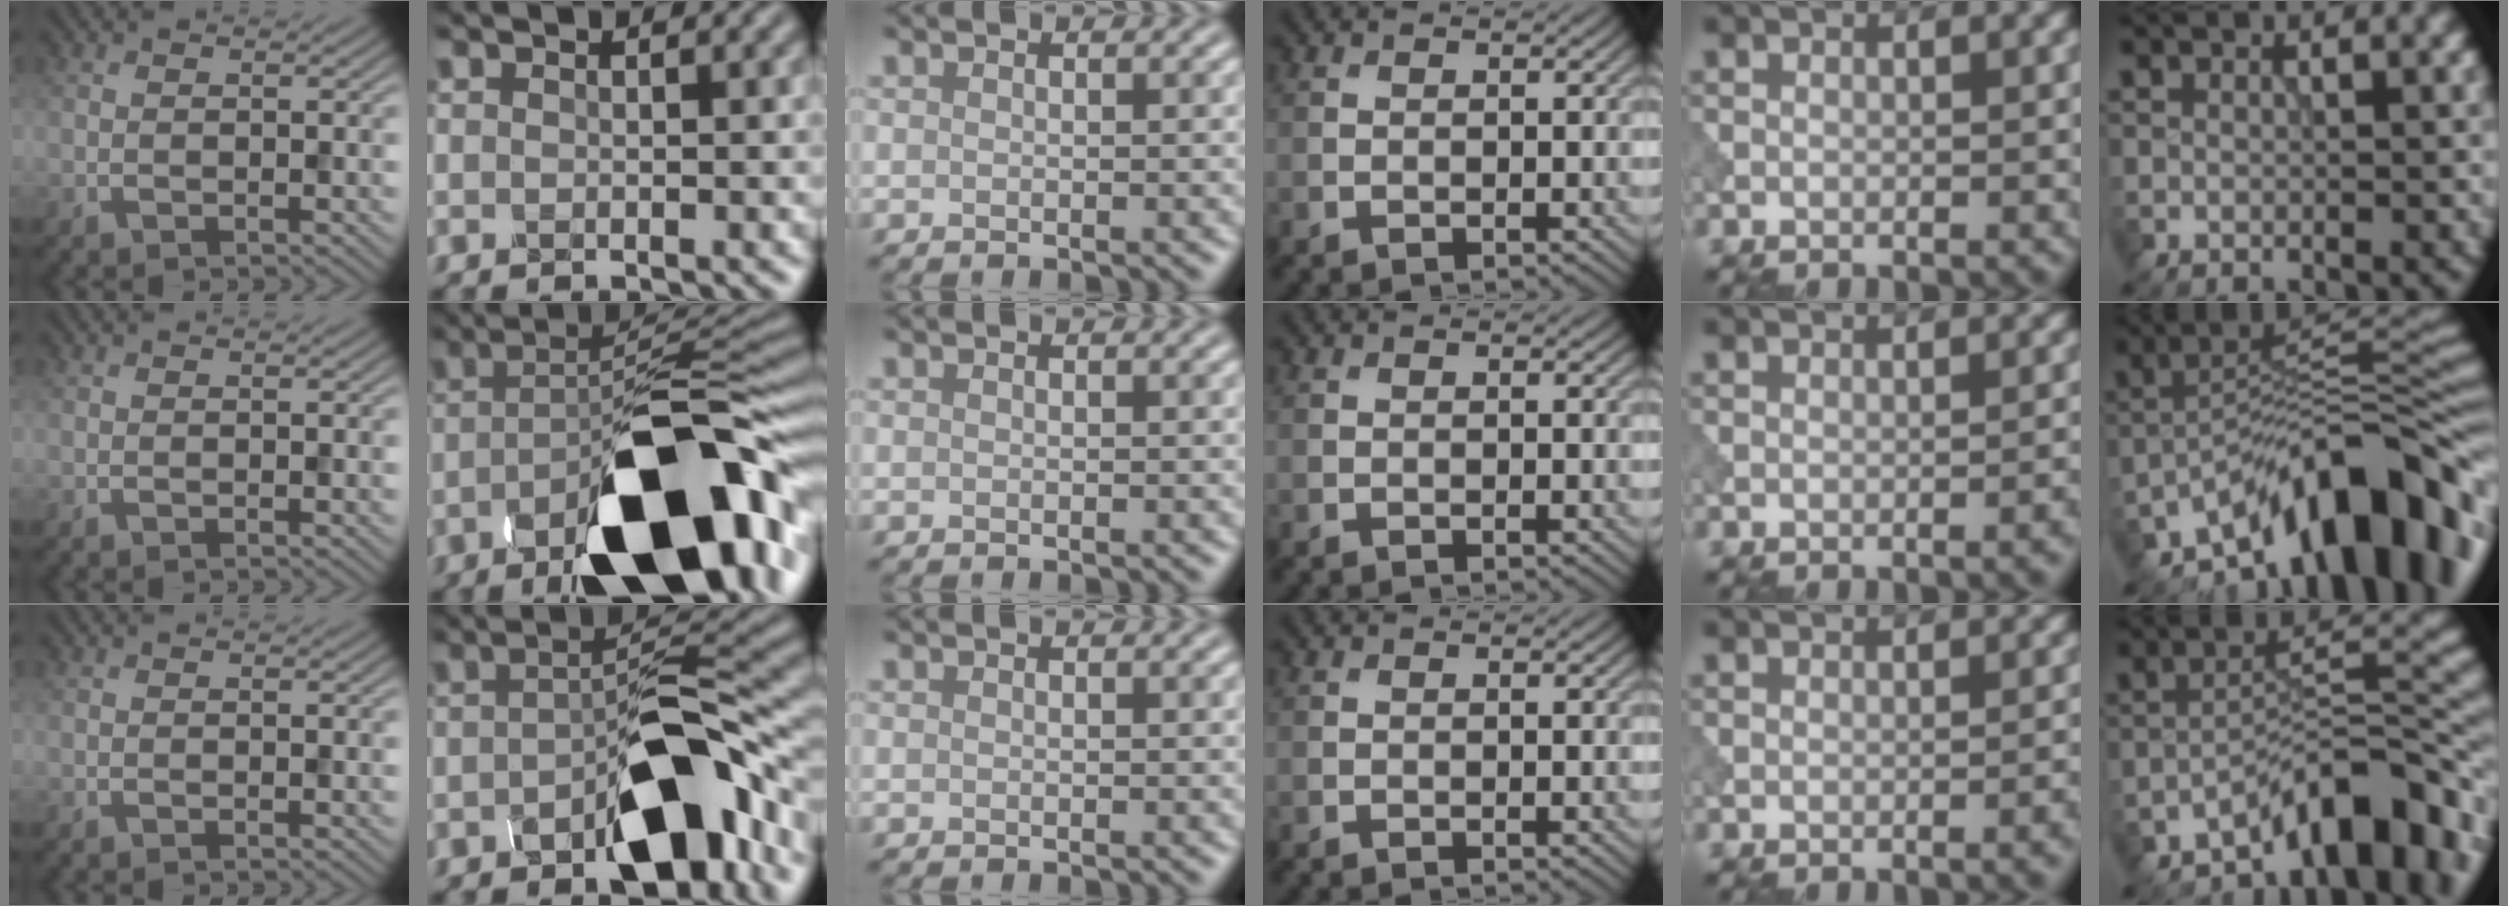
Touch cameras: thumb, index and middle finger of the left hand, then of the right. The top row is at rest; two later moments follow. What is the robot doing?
{"motion": "dispense", "object": "dispenser bottle"}